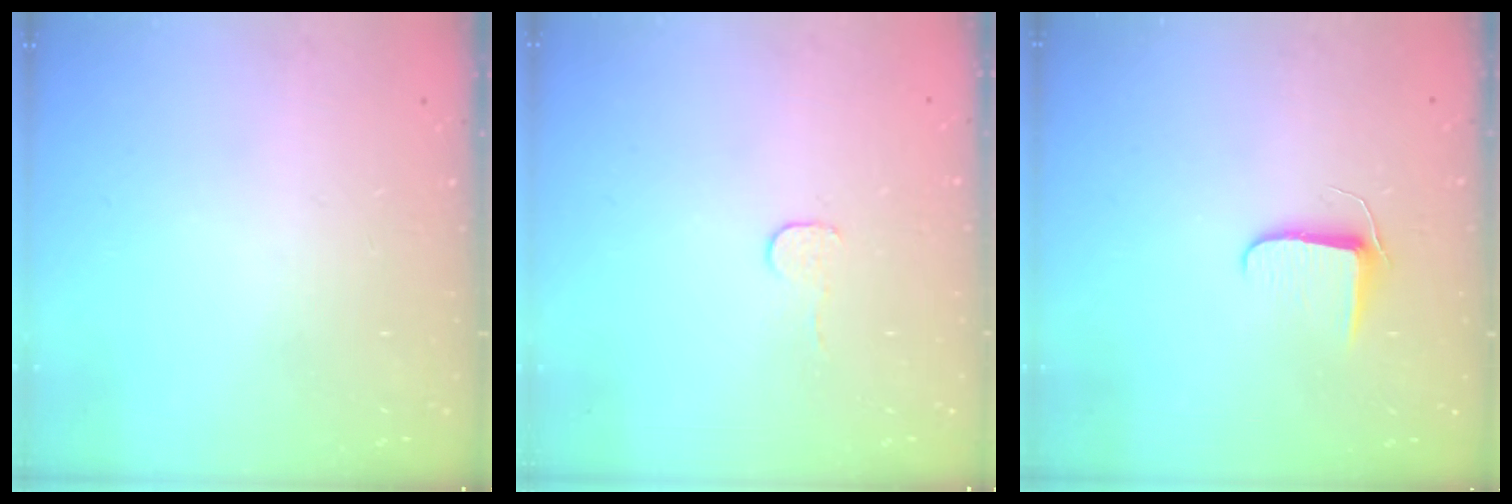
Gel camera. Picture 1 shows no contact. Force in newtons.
{"total": 3.4, "press": 3.4, "slide": 0.3}
{"total": 6.4, "press": 6.3, "slide": 0.8}